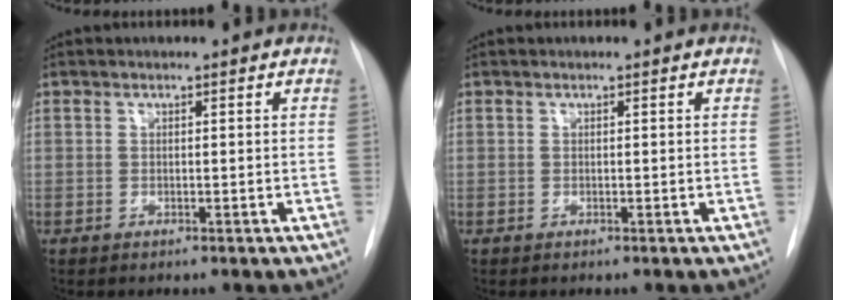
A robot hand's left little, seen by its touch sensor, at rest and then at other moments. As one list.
[{"total": 0.0}]